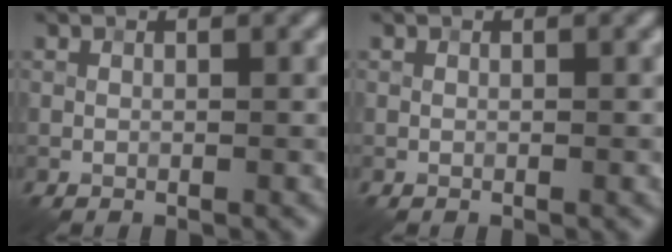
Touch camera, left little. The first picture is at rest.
{"total": 0.0}